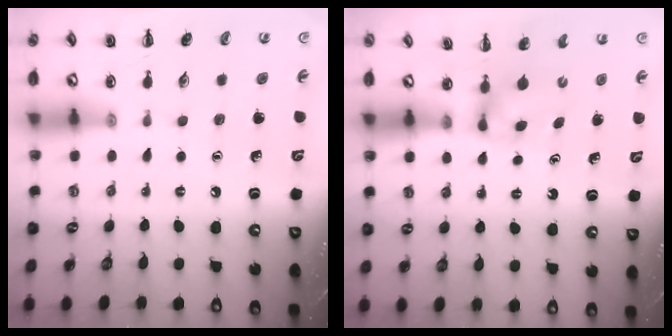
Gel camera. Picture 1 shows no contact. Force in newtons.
{"total": 3.3, "press": 3.0, "slide": 1.2}